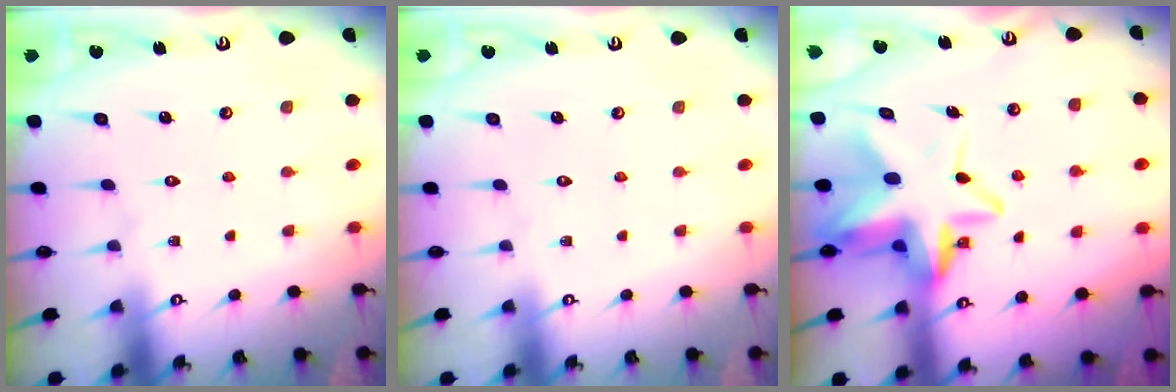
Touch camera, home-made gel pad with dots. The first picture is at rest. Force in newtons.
{"total": 0.0}
{"total": 12.2, "press": 11.9, "slide": 2.5}